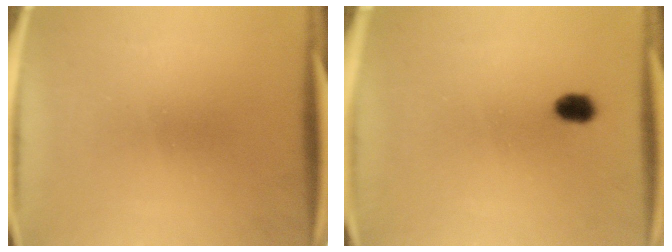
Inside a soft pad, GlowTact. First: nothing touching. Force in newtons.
{"total": 2.6}